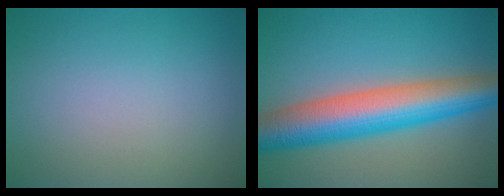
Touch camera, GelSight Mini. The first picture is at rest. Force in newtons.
{"total": 9.8, "press": 9.8, "slide": 0.2}